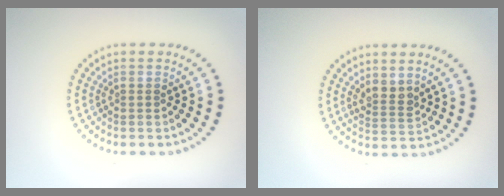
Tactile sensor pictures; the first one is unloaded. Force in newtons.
{"total": 2.0, "press": 1.6, "slide": 1.2}